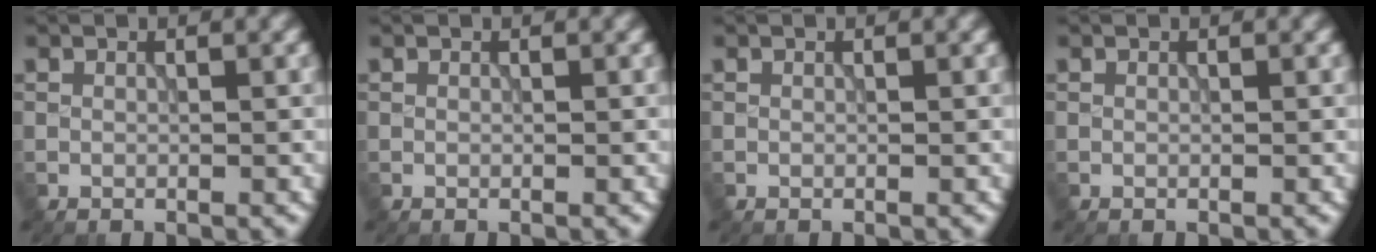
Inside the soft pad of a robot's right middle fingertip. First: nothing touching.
{"total": 0.0}
{"total": 0.0}
{"total": 0.0}